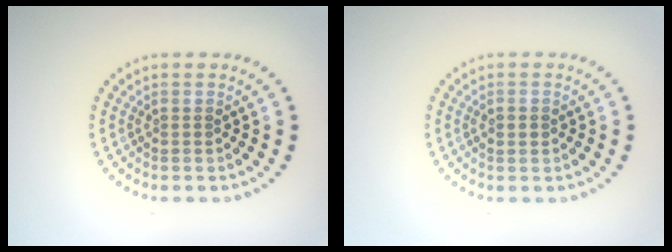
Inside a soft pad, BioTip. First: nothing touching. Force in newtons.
{"total": 1.3, "press": 1.3, "slide": 0.2}